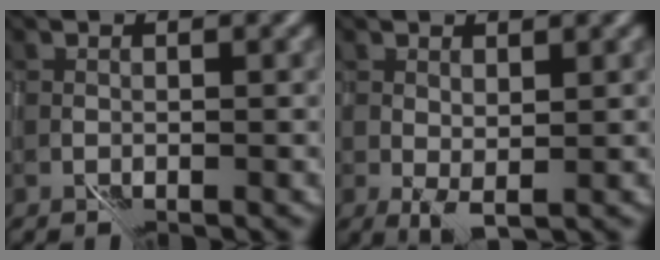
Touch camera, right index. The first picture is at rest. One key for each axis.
{"total": 1.4, "fx": 1.1, "fy": 0.1, "fz": 0.9, "tx": -0.019, "ty": 0.003, "tz": 0.023}